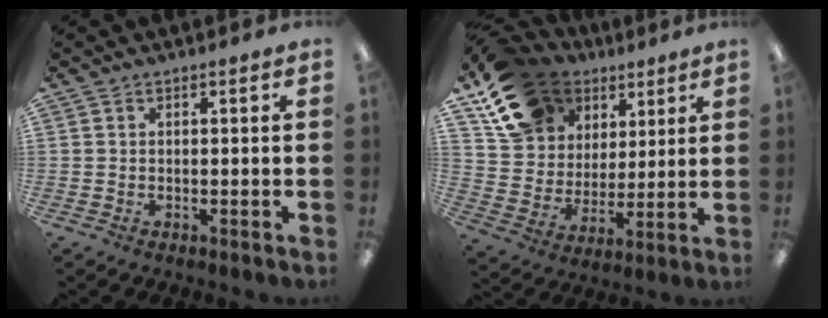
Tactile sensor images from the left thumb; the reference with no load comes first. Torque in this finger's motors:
{"motor_torque": [0.38, 0.53, 1.48, -1.29, 0.18]}